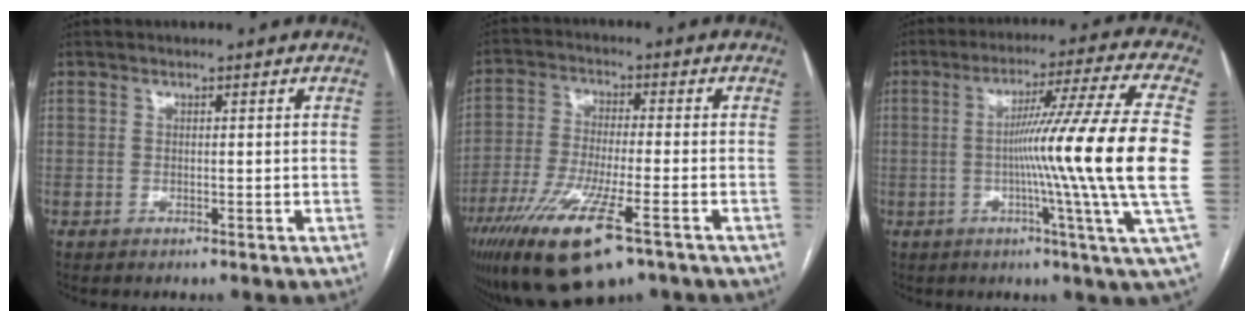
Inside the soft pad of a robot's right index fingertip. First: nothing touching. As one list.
[{"total": 15.8, "force": [-9.2, 3.0, 12.5], "torque": [-0.247, -0.040, -0.161]}, {"total": 19.0, "force": [-0.9, -3.5, 18.7], "torque": [-0.269, -0.014, -0.030]}]